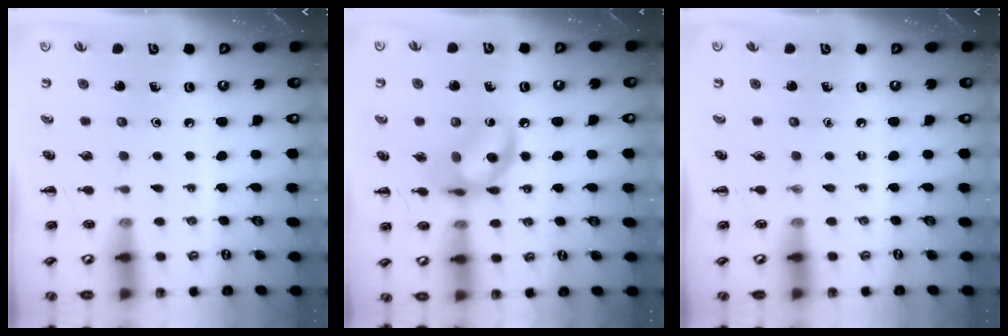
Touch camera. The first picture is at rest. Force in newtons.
{"total": 11.5, "press": 11.4, "slide": 1.5}
{"total": 0.0}